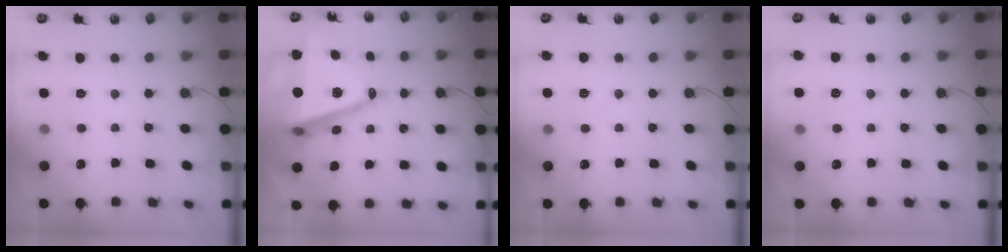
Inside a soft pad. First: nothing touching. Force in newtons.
{"total": 16.3, "press": 15.8, "slide": 4.0}
{"total": 6.0, "press": 4.4, "slide": 4.2}
{"total": 3.4, "press": 2.8, "slide": 1.8}